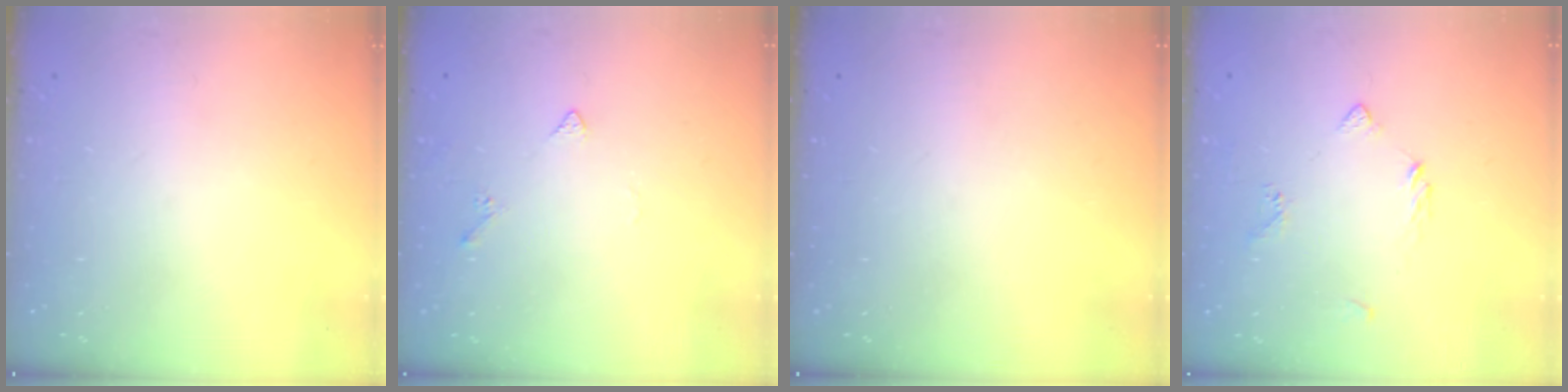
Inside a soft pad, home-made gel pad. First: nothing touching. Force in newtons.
{"total": 3.2, "press": 3.2, "slide": 0.6}
{"total": 0.0}
{"total": 3.8, "press": 3.7, "slide": 0.6}